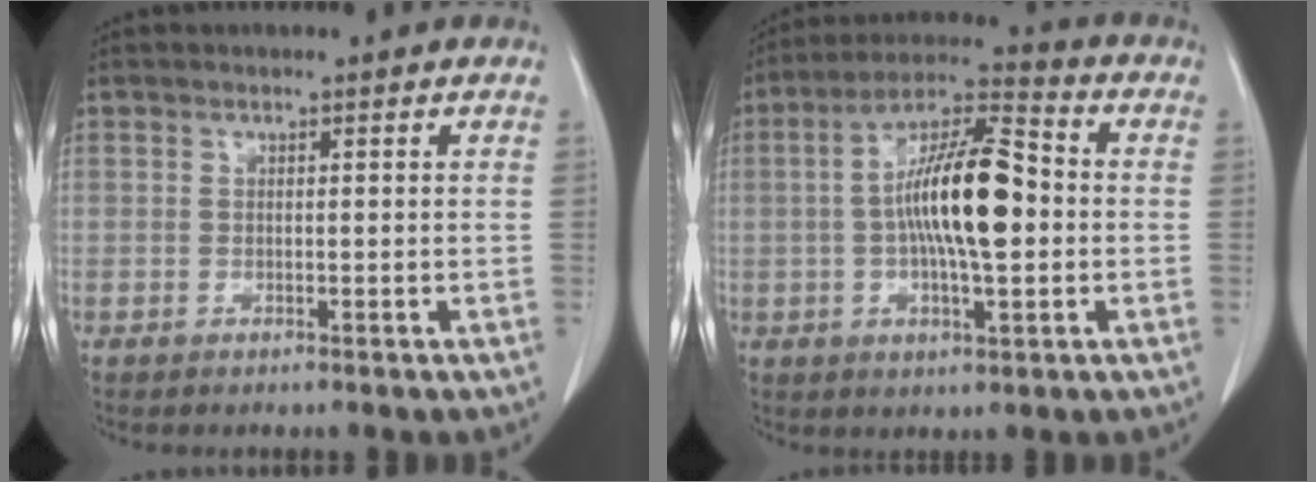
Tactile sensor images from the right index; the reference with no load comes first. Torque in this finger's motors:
{"motor_torque": [1.84, 0.30, 0.82, 0.21]}